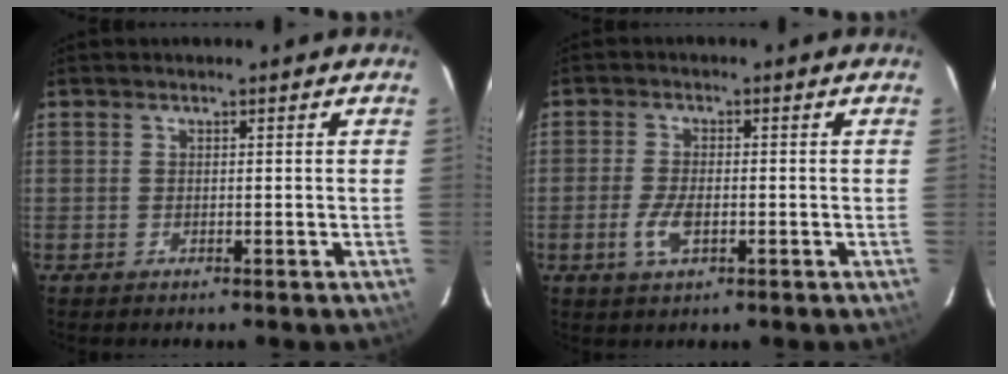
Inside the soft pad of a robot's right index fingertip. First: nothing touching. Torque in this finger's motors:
{"motor_torque": [0.56, -0.13, 0.11, 0.03]}